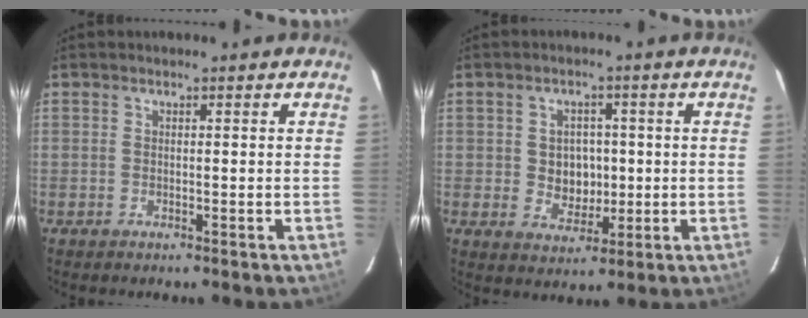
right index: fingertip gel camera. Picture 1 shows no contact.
{"total": 5.8, "force": [0.0, 5.1, 2.8], "torque": [-0.051, 0.006, 0.013]}